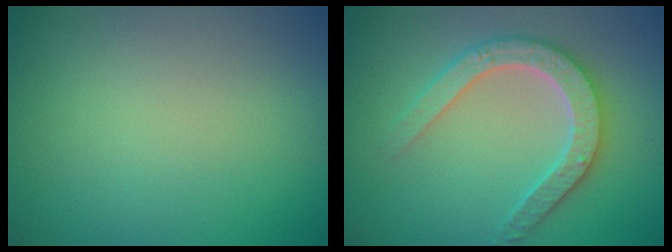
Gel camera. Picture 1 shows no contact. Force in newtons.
{"total": 4.6, "press": 4.6, "slide": 0.8}